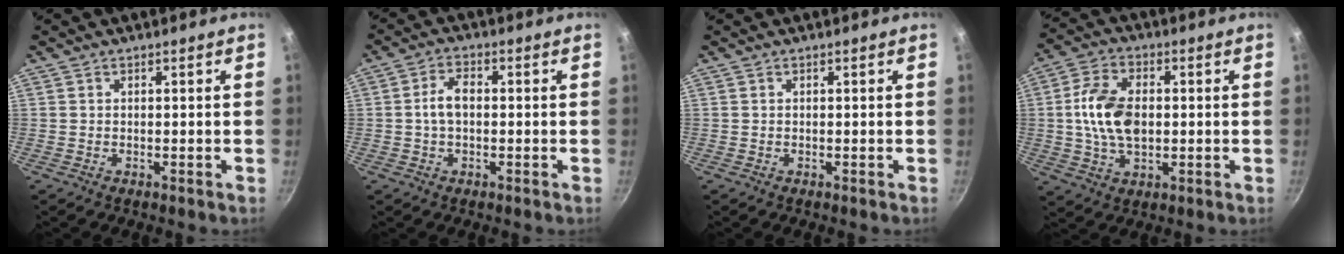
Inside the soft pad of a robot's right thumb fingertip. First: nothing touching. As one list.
[{"total": 4.7, "force": [-0.1, 2.8, 3.8], "torque": [-0.070, 0.019, -0.008]}, {"total": 0.0}, {"total": 11.8, "force": [0.4, 7.3, 9.2], "torque": [-0.162, 0.013, 0.002]}]